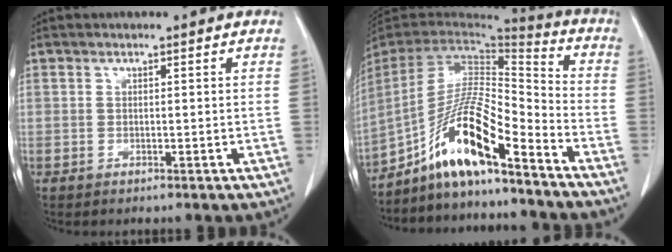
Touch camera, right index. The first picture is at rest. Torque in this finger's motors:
{"motor_torque": [1.52, -0.62, 0.98, 0.21]}